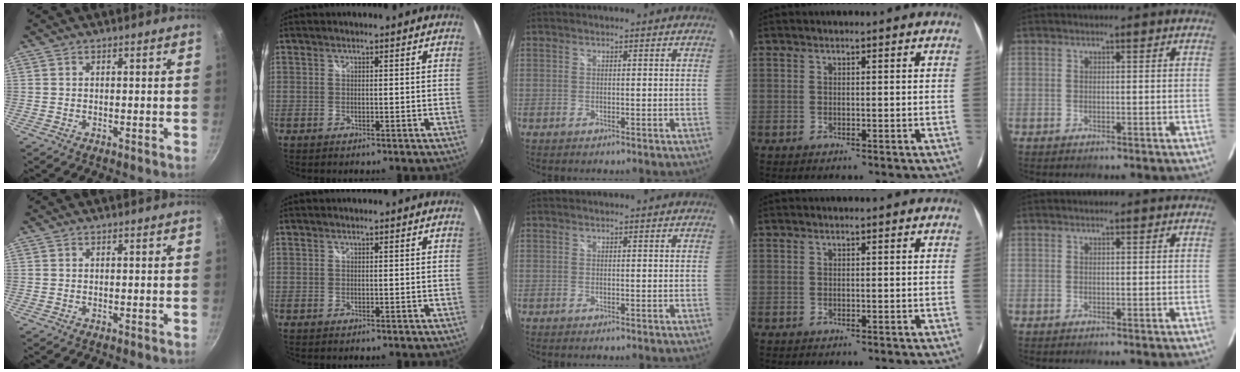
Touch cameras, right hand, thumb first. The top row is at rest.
{}